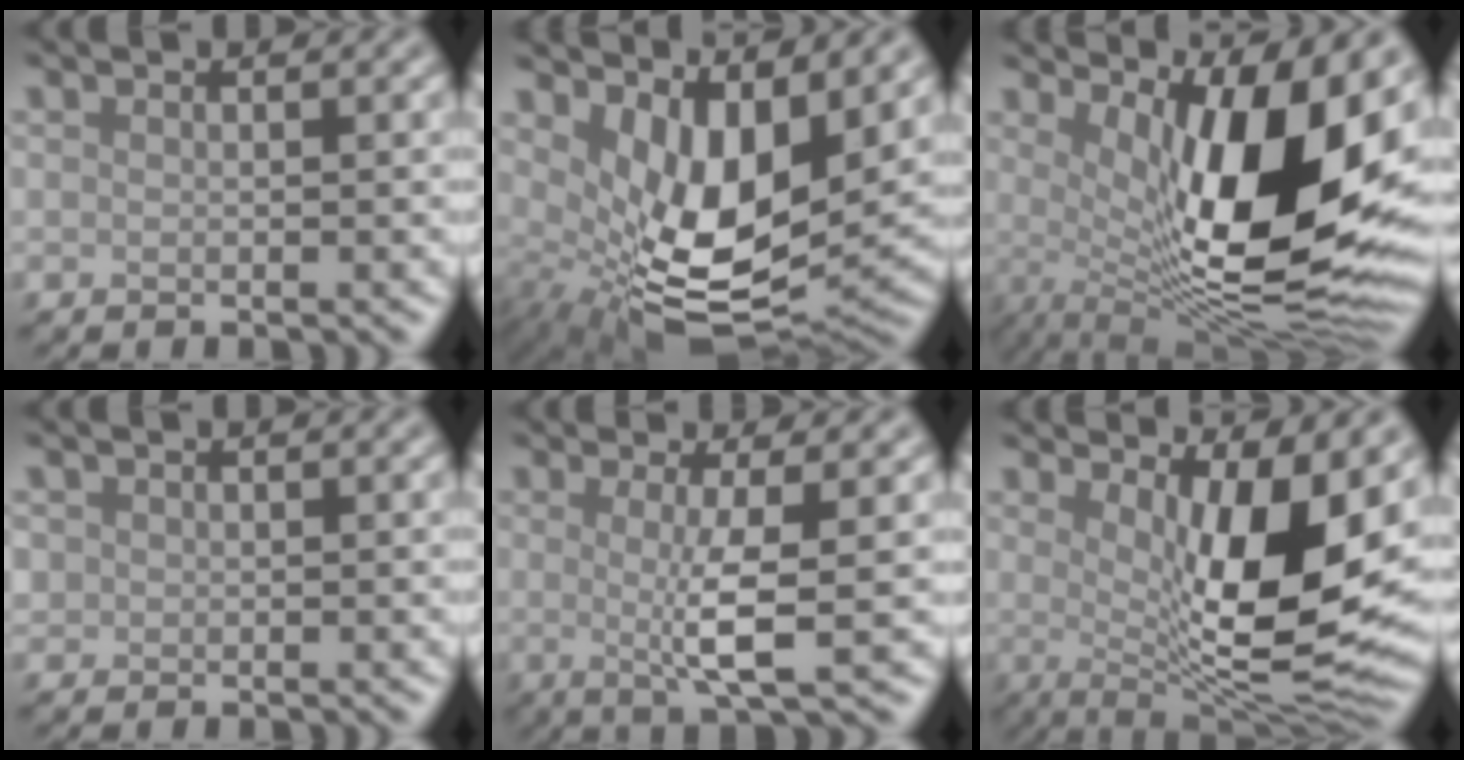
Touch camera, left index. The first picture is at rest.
{"total": 9.4, "force": [1.6, 4.6, 8.0], "torque": [-0.155, -0.027, 0.039]}
{"total": 13.3, "force": [2.7, 4.1, 12.4], "torque": [-0.173, -0.022, 0.050]}
{"total": 0.8, "force": [0.2, 0.7, 0.1], "torque": [0.006, -0.002, 0.002]}
{"total": 4.2, "force": [0.2, 0.6, 4.2], "torque": [-0.076, -0.009, 0.002]}
{"total": 11.1, "force": [2.1, 3.2, 10.5], "torque": [-0.151, -0.019, 0.038]}